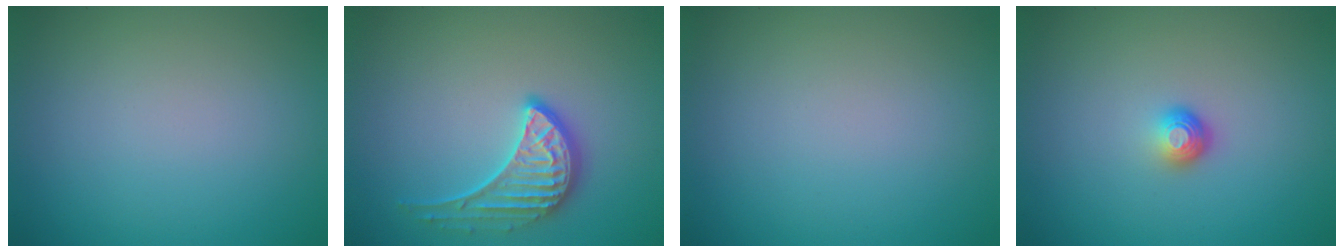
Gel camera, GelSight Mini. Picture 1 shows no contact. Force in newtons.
{"total": 3.5, "press": 3.1, "slide": 1.5}
{"total": 0.0}
{"total": 1.7, "press": 1.2, "slide": 1.2}